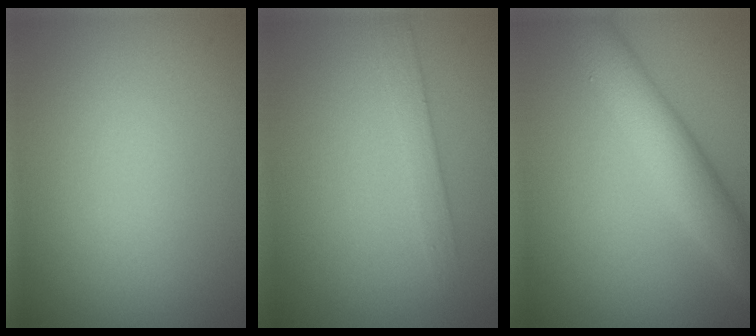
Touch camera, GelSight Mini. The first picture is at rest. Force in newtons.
{"total": 1.9, "press": 1.9, "slide": 0.1}
{"total": 5.6, "press": 5.6, "slide": 0.2}